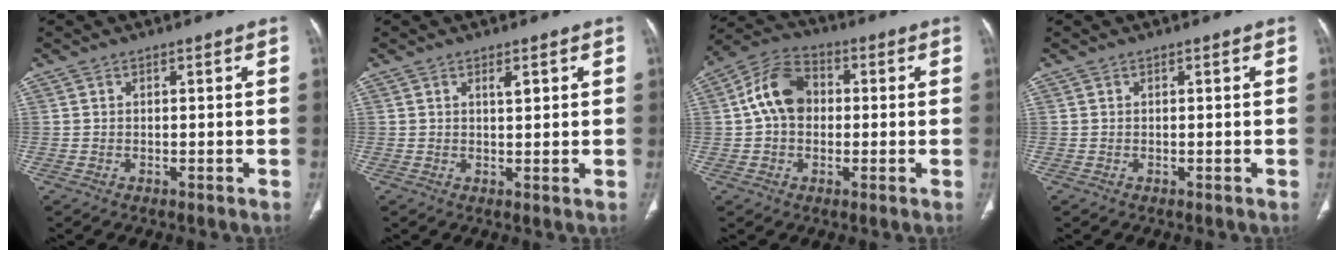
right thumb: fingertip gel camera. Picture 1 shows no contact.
{"total": 2.2, "force": [1.0, 0.4, 1.9], "torque": [-0.032, -0.008, 0.014]}
{"total": 10.1, "force": [0.7, 7.5, 6.7], "torque": [-0.110, 0.027, 0.002]}
{"total": 0.0}